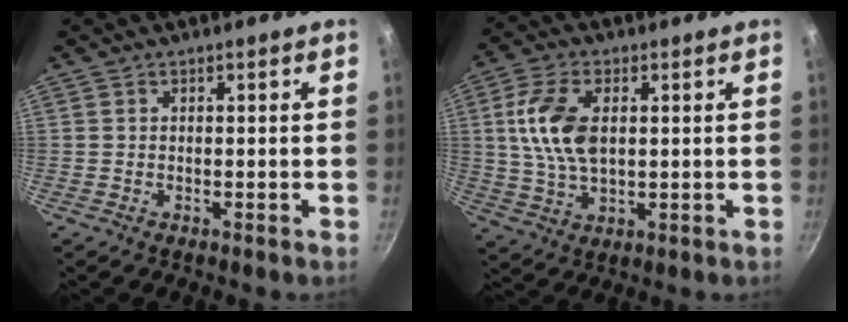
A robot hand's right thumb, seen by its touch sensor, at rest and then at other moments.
{"total": 11.0, "force": [1.9, 6.1, 8.9], "torque": [-0.168, 0.001, 0.036]}